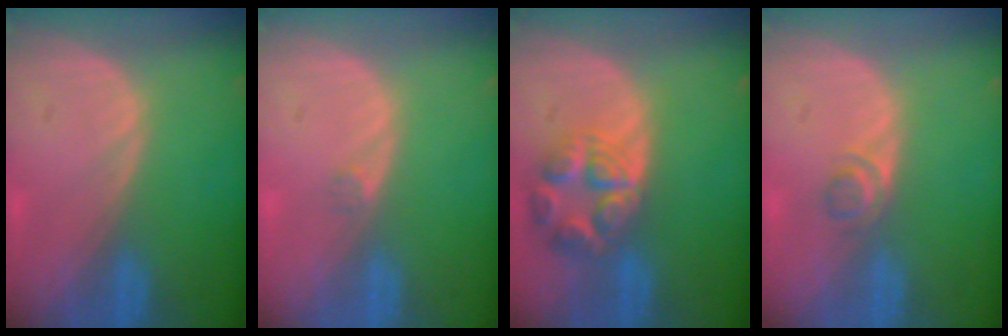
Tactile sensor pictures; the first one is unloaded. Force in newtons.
{"total": 0.8, "press": 0.7, "slide": 0.4}
{"total": 7.6, "press": 6.7, "slide": 3.6}
{"total": 2.2, "press": 2.0, "slide": 0.9}